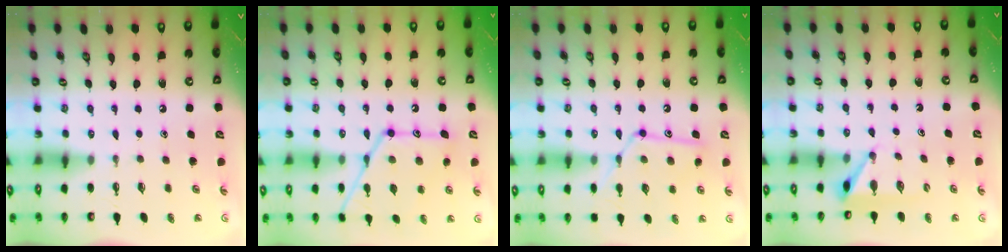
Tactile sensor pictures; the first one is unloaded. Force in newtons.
{"total": 17.9, "press": 17.8, "slide": 1.4}
{"total": 14.0, "press": 13.9, "slide": 1.2}
{"total": 6.5, "press": 6.5, "slide": 0.4}